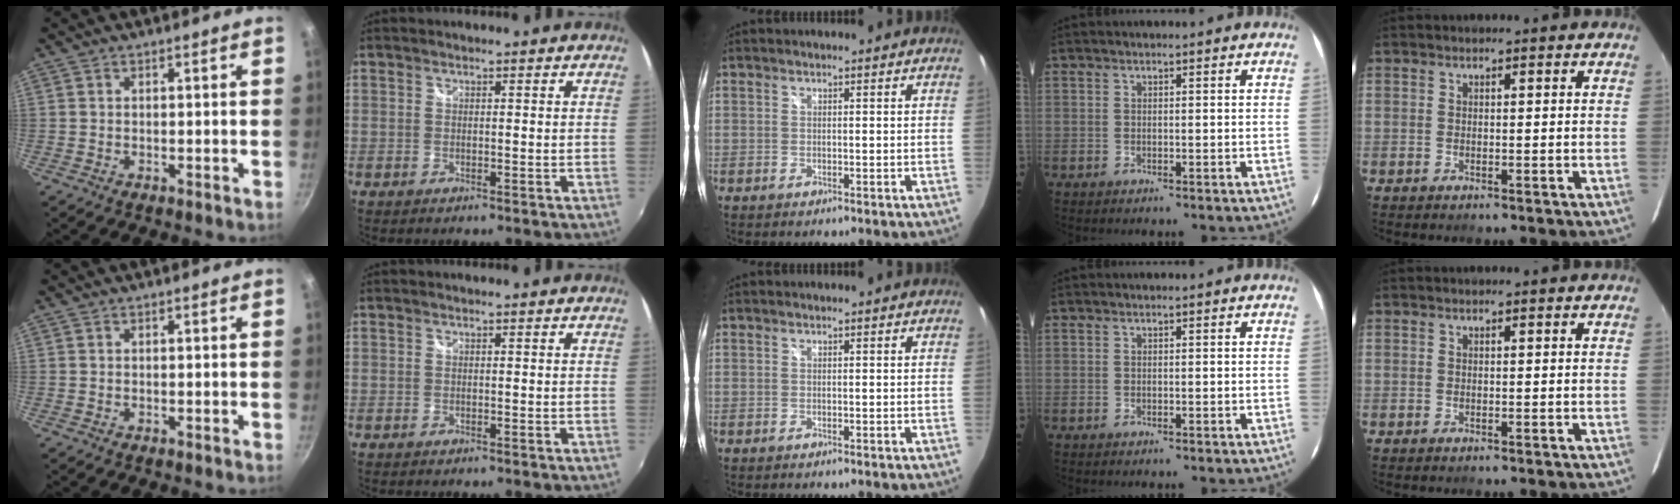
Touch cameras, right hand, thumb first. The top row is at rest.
{}